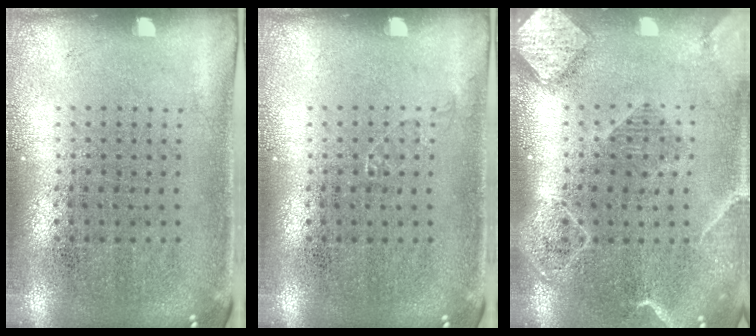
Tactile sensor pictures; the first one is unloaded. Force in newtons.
{"total": 0.6, "press": 0.6, "slide": 0.1}
{"total": 2.2, "press": 1.9, "slide": 1.1}